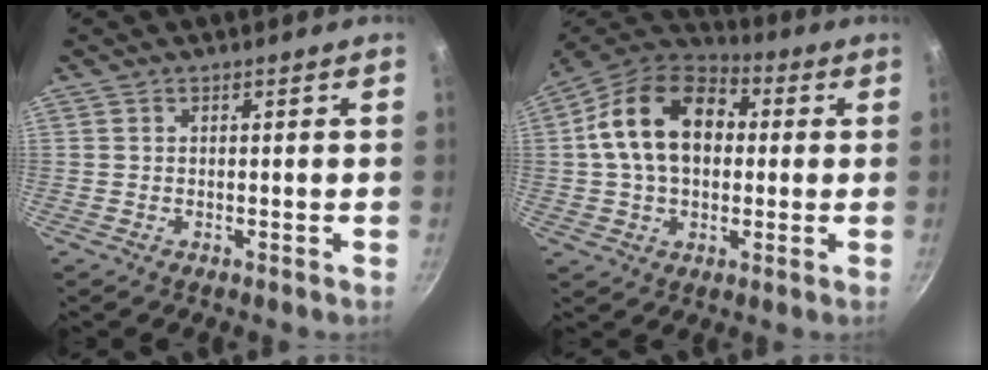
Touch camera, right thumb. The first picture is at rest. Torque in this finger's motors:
{"motor_torque": [0.98, 3.67, 0.90, -0.42, 0.19]}